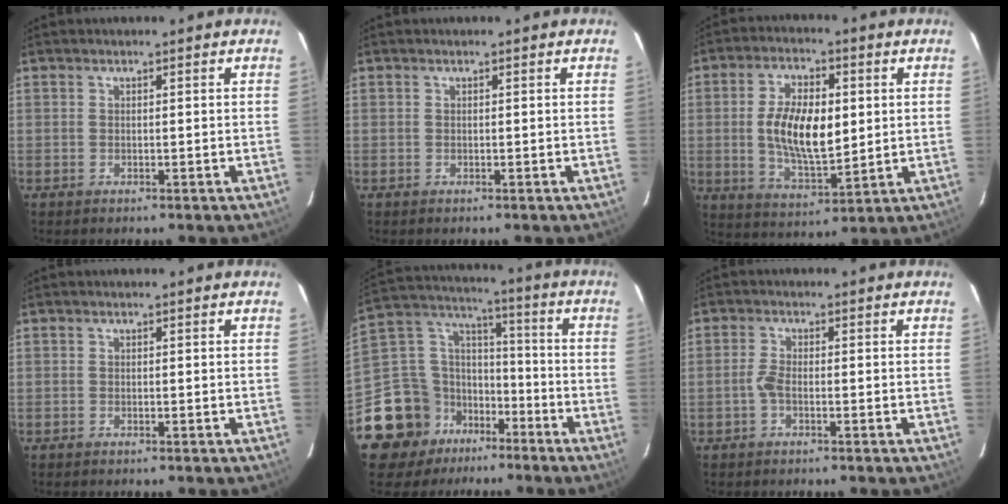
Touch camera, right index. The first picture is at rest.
{"total": 0.0}
{"total": 12.7, "force": [0.8, 5.7, 11.3], "torque": [-0.215, -0.001, 0.022]}
{"total": 0.0}
{"total": 16.6, "force": [-11.1, 11.0, 5.6], "torque": [-0.146, 0.045, -0.182]}
{"total": 2.1, "force": [-0.9, 0.7, 1.7], "torque": [-0.042, 0.004, -0.021]}